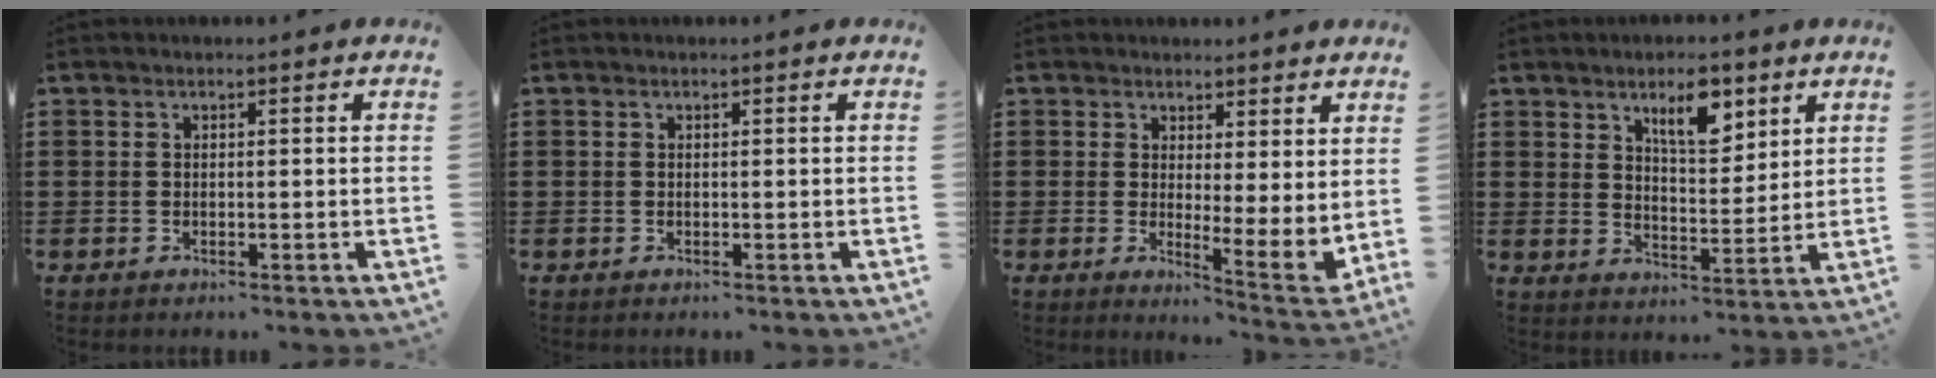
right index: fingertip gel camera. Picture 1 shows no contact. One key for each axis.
{"total": 0.0}
{"total": 2.6, "fx": 2.1, "fy": 0.3, "fz": 1.5, "tx": -0.029, "ty": -0.026, "tz": 0.033}
{"total": 7.0, "fx": 4.4, "fy": 2.8, "fz": 4.7, "tx": -0.070, "ty": -0.009, "tz": 0.072}